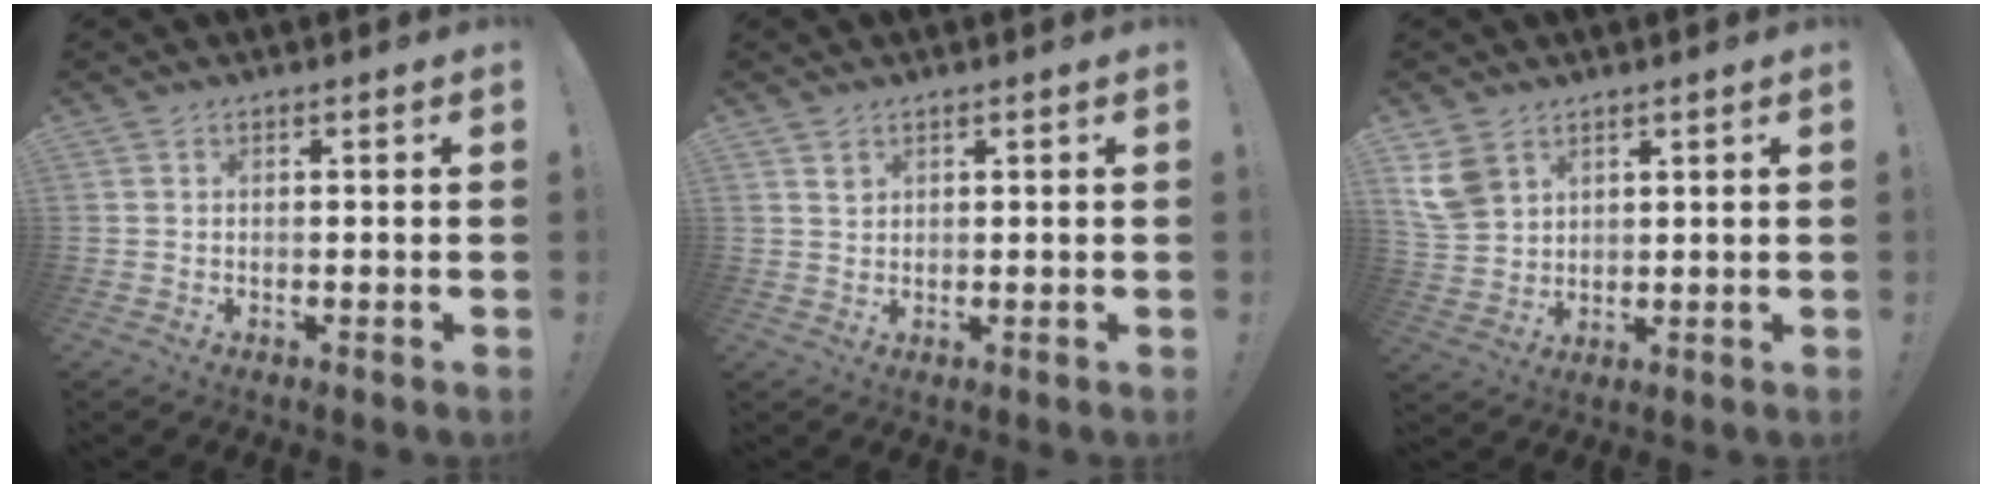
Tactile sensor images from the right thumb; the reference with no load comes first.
{"total": 1.7, "force": [1.3, 1.1, 0.5], "torque": [0.002, -0.009, 0.022]}
{"total": 8.0, "force": [4.8, 5.4, 3.5], "torque": [-0.063, -0.020, 0.097]}